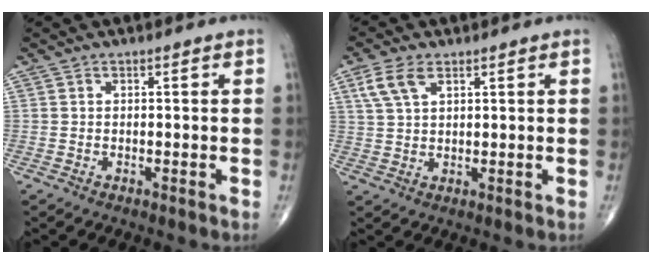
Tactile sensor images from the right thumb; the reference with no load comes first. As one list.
[{"total": 5.5, "force": [2.7, 2.8, 3.8], "torque": [-0.085, 0.003, 0.058]}]